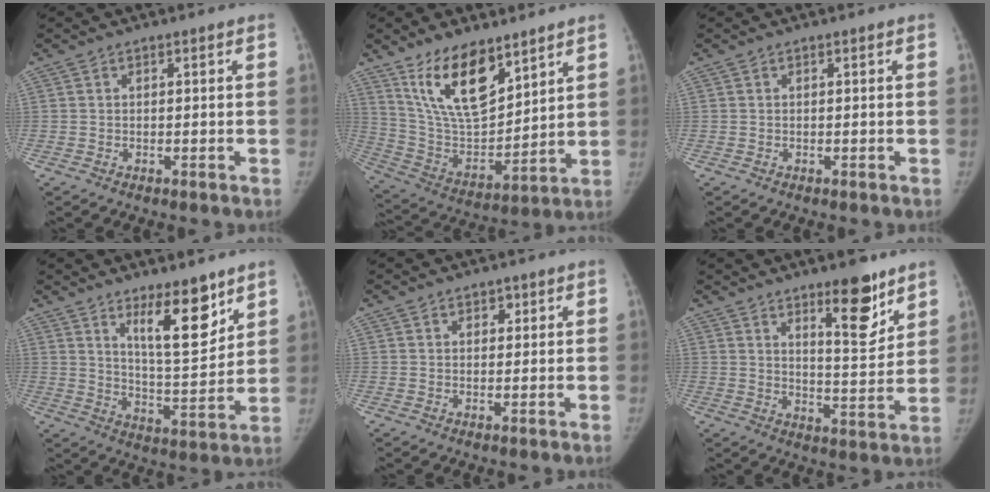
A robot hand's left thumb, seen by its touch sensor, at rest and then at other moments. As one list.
[{"total": 16.6, "force": [10.5, 7.5, 10.5], "torque": [-0.147, -0.063, 0.212]}, {"total": 0.0}, {"total": 12.2, "force": [7.6, 3.7, 8.8], "torque": [-0.111, -0.066, 0.130]}, {"total": 1.7, "force": [0.8, 1.4, 0.6], "torque": [0.007, -0.003, 0.007]}, {"total": 11.2, "force": [7.2, 3.5, 7.9], "torque": [-0.088, -0.055, 0.112]}]